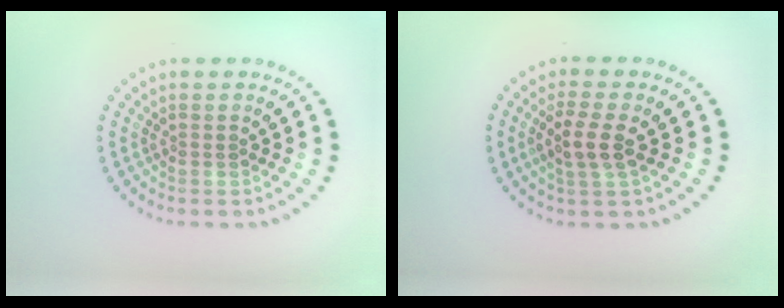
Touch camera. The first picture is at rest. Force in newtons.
{"total": 2.9, "press": 2.8, "slide": 0.9}